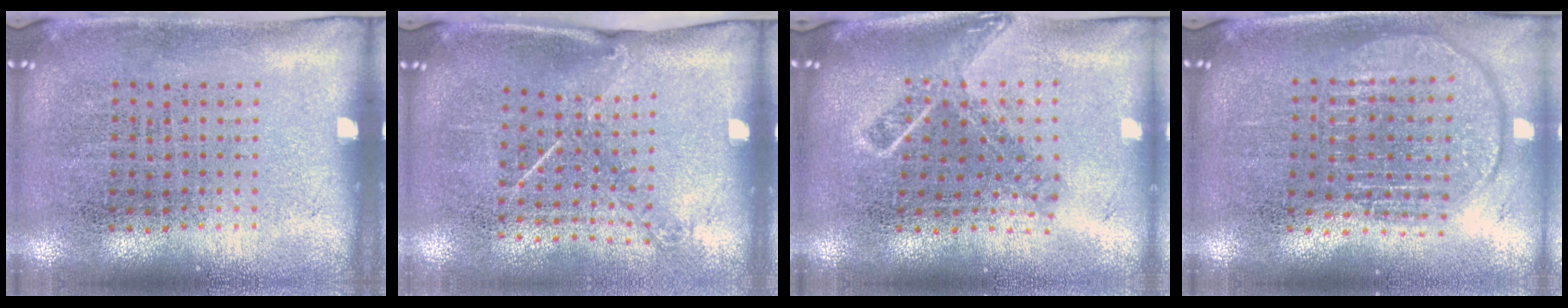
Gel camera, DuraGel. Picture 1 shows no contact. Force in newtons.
{"total": 1.4, "press": 1.0, "slide": 1.0}
{"total": 1.7, "press": 1.2, "slide": 1.2}
{"total": 1.8, "press": 1.5, "slide": 1.0}